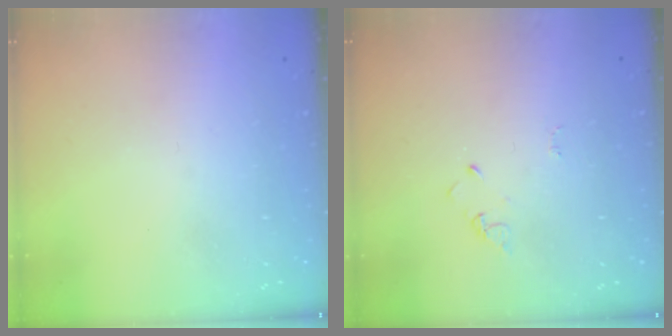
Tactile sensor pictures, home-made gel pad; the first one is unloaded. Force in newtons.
{"total": 2.9, "press": 2.9, "slide": 0.3}